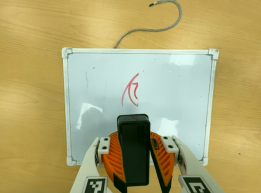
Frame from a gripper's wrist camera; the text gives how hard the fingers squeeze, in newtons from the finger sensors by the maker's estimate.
{"total": 11.9, "left": 11.7, "right": 12.1}